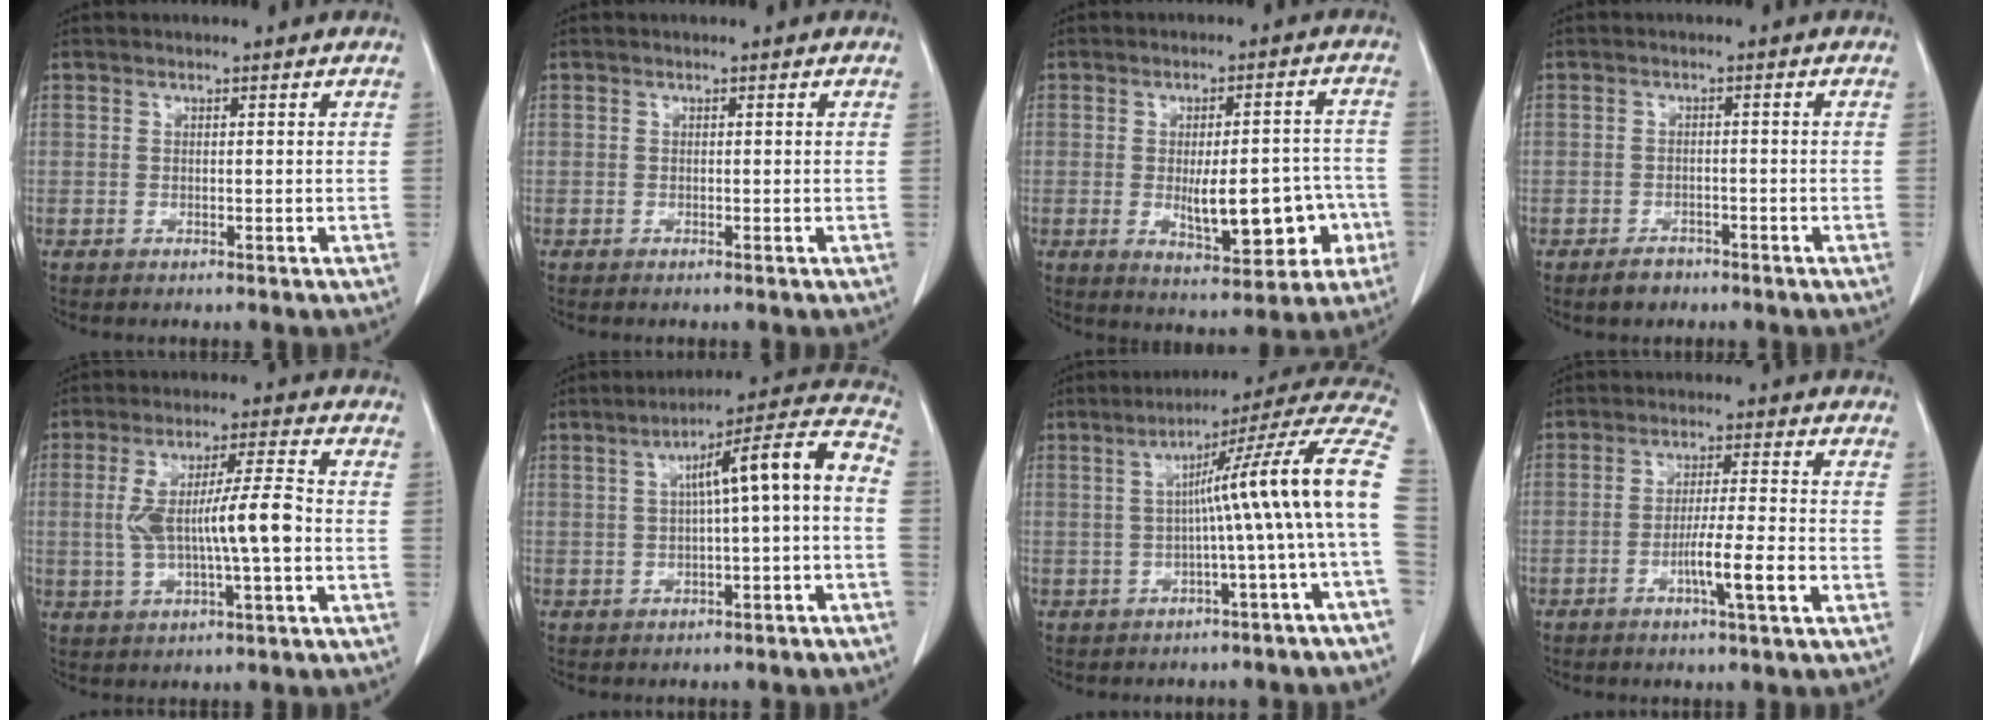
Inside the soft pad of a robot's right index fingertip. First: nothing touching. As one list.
[{"total": 0.0}, {"total": 12.1, "force": [-2.9, 4.4, 11.0], "torque": [-0.146, 0.015, -0.026]}, {"total": 2.6, "force": [-2.0, 1.5, 0.8], "torque": [-0.016, 0.002, -0.026]}, {"total": 10.0, "force": [-0.8, 1.0, 9.9], "torque": [-0.187, 0.015, -0.015]}, {"total": 10.7, "force": [-0.2, 0.7, 10.7], "torque": [-0.150, 0.039, -0.004]}, {"total": 14.9, "force": [-0.5, -1.7, 14.8], "torque": [-0.184, 0.035, -0.020]}, {"total": 6.4, "force": [-2.6, -0.4, 5.9], "torque": [-0.100, -0.007, -0.047]}]